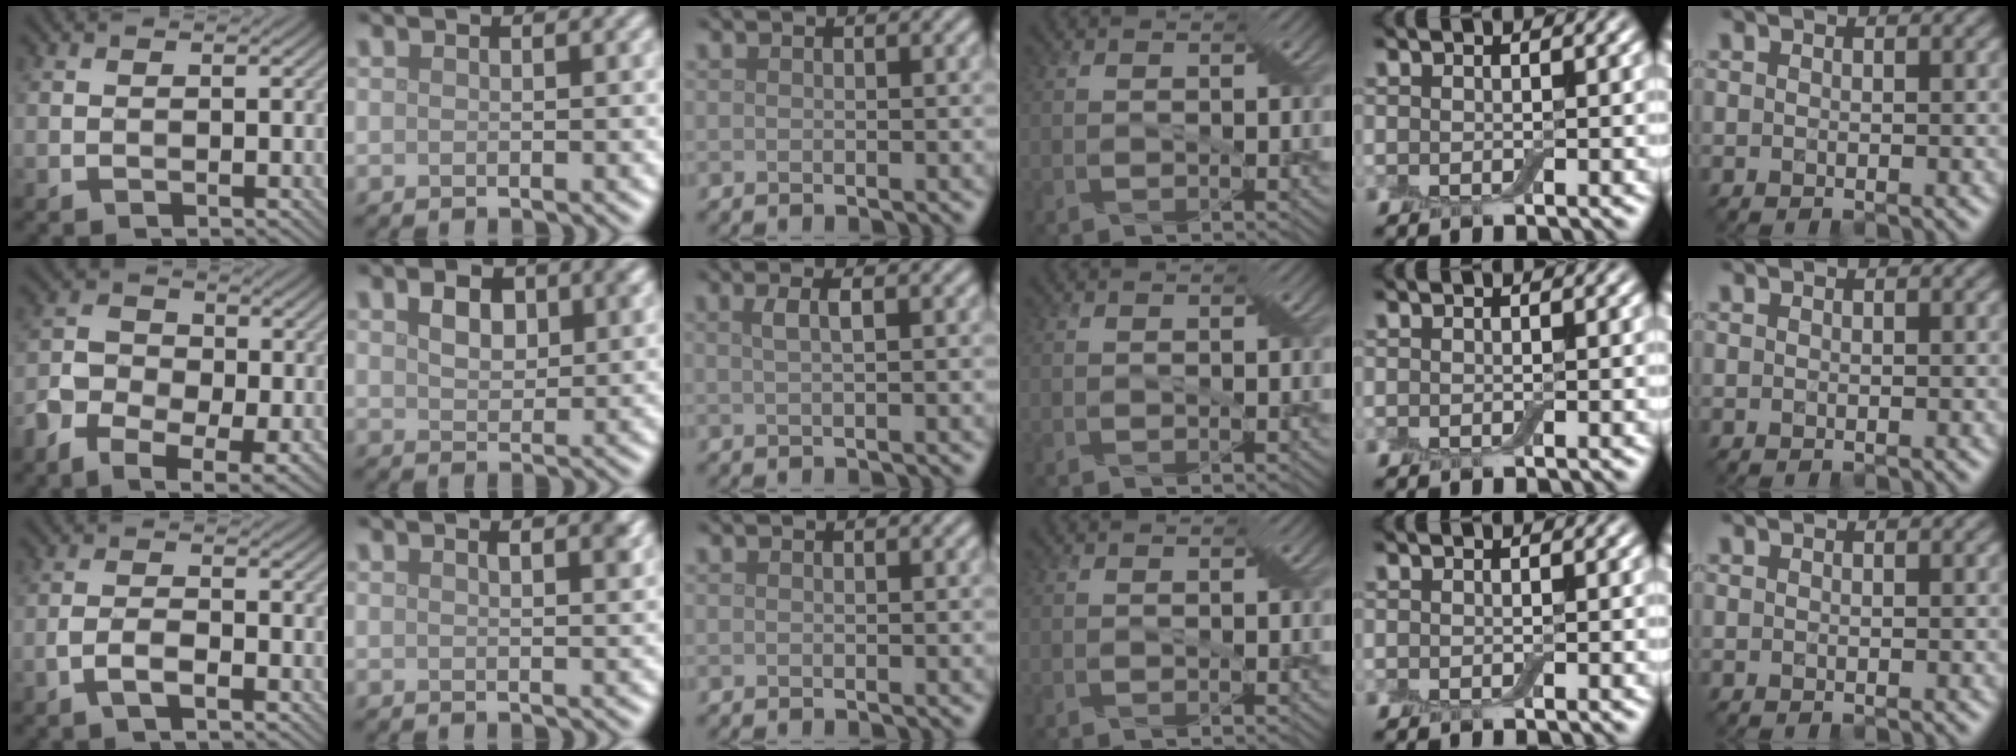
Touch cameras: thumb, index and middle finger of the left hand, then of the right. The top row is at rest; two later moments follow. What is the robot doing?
{"motion": "squeeze", "object": "air blower"}